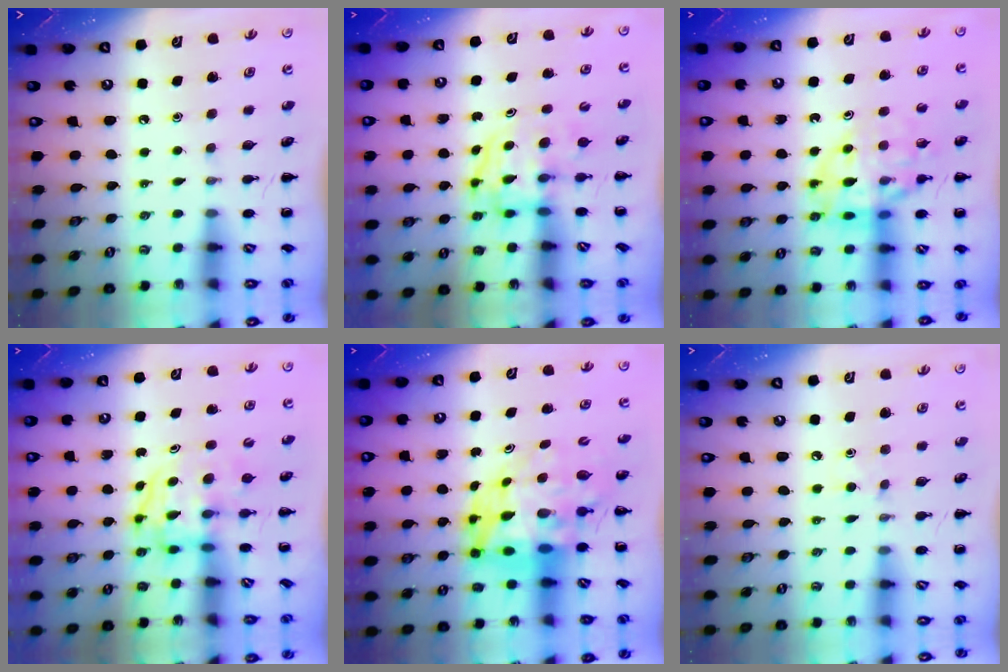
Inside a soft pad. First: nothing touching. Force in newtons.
{"total": 3.8, "press": 3.7, "slide": 0.6}
{"total": 17.0, "press": 16.7, "slide": 3.2}
{"total": 3.9, "press": 3.8, "slide": 0.6}
{"total": 12.5, "press": 11.9, "slide": 3.7}
{"total": 3.6, "press": 3.4, "slide": 1.1}